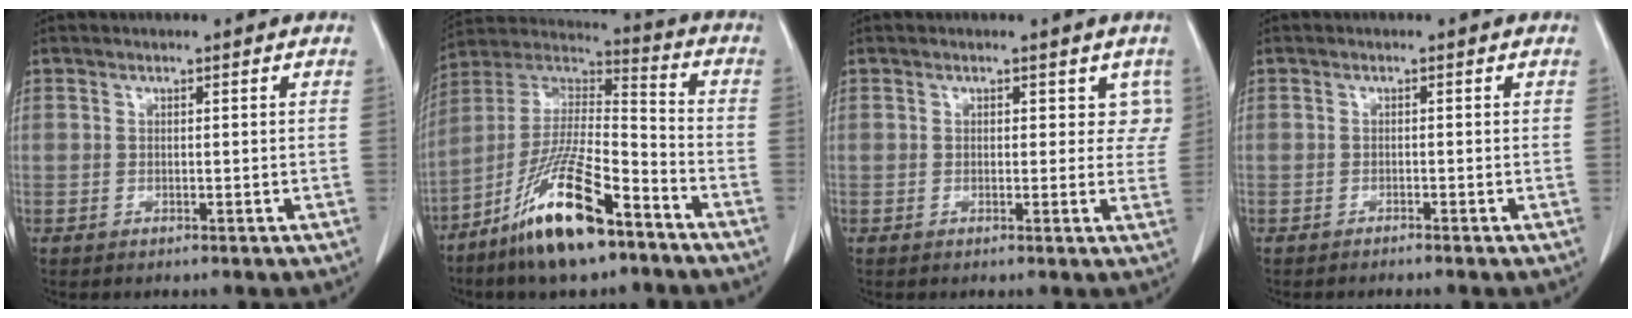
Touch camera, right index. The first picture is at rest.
{"total": 17.6, "force": [-10.9, 3.5, 13.3], "torque": [-0.276, -0.011, -0.200]}
{"total": 3.1, "force": [1.4, 2.2, 1.6], "torque": [0.007, 0.002, 0.010]}
{"total": 1.4, "force": [-1.2, -0.2, 0.6], "torque": [-0.009, 0.002, -0.017]}